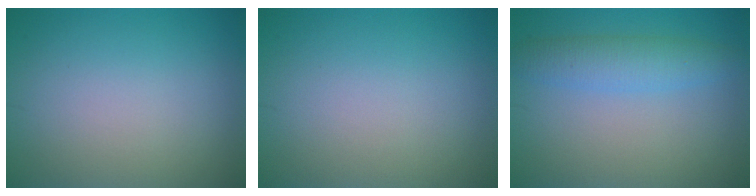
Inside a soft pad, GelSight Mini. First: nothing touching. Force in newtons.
{"total": 0.0}
{"total": 3.5, "press": 3.5, "slide": 0.2}